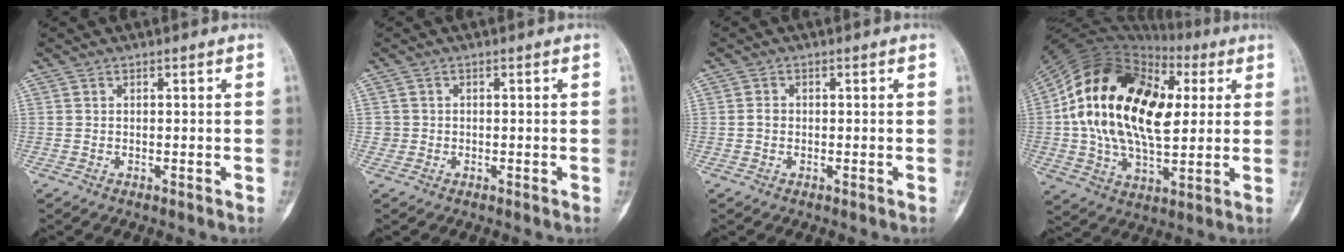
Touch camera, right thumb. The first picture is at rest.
{"total": 0.9, "force": [-0.2, 0.9, 0.0], "torque": [0.005, 0.005, -0.006]}
{"total": 1.3, "force": [-0.2, 1.0, 0.7], "torque": [-0.008, 0.004, -0.004]}
{"total": 27.0, "force": [4.6, 15.3, 21.8], "torque": [-0.397, 0.014, 0.076]}